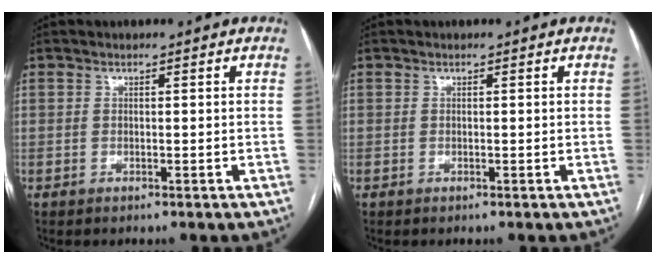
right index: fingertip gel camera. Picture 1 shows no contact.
{"total": 0.0}